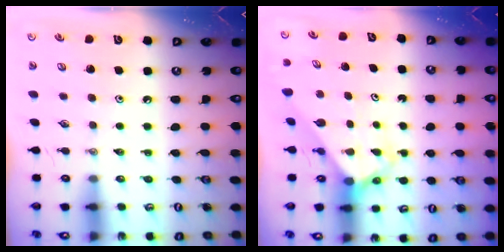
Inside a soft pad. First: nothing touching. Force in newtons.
{"total": 2.8, "press": 2.8, "slide": 0.1}